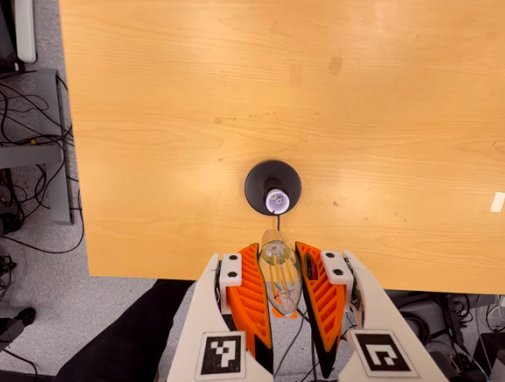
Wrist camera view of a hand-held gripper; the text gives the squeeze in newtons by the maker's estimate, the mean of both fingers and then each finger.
{"total": 23.5, "left": 25.9, "right": 21.2}